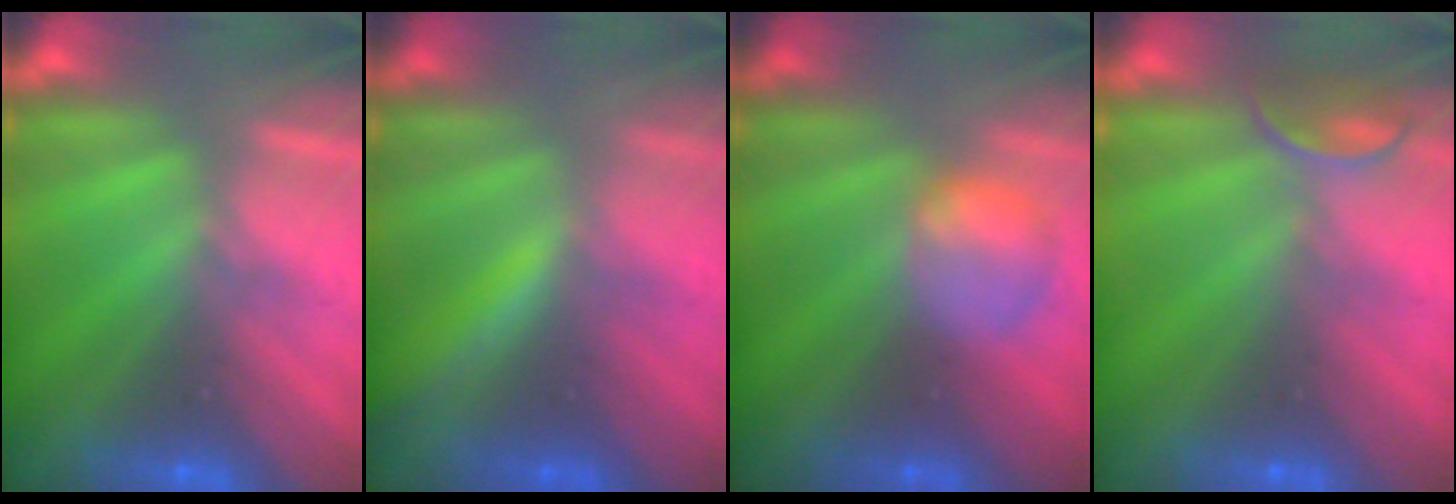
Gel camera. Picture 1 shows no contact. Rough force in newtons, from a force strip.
{"total": 1.7}
{"total": 2.4}
{"total": 2.4}